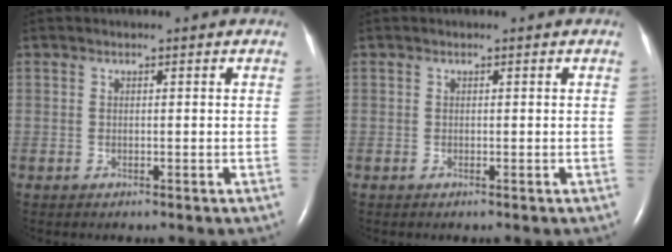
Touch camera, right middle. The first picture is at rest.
{"total": 0.0}